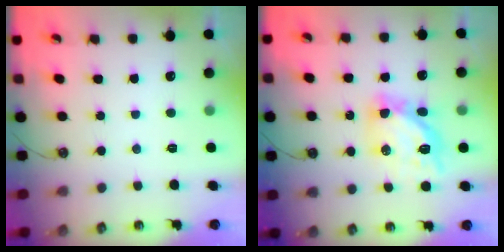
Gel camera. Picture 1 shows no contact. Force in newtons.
{"total": 11.6, "press": 11.5, "slide": 1.3}